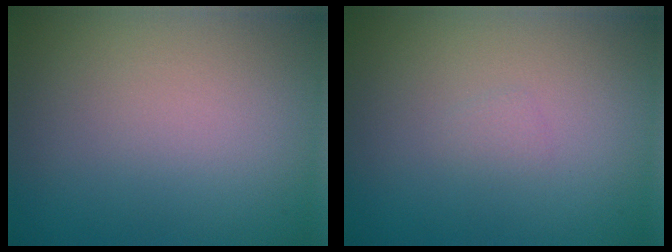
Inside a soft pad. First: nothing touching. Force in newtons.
{"total": 0.6, "press": 0.6, "slide": 0.0}